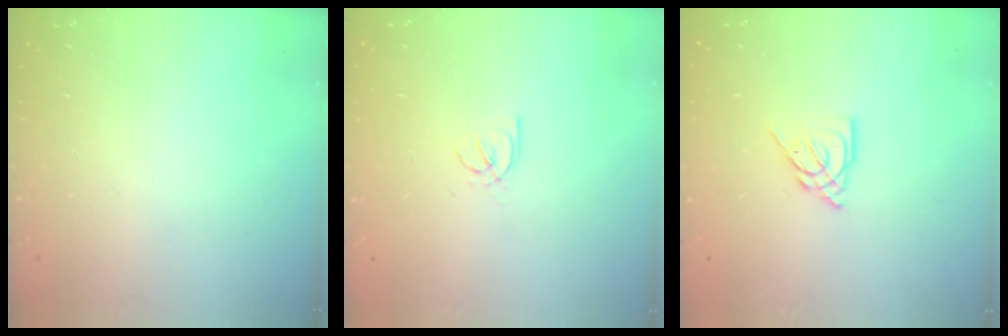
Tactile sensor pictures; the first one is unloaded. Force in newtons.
{"total": 1.7, "press": 1.7, "slide": 0.3}
{"total": 8.0, "press": 7.9, "slide": 0.6}